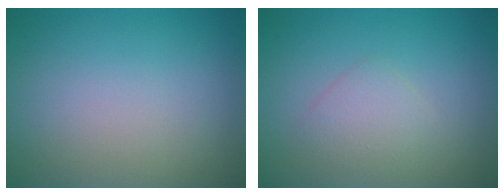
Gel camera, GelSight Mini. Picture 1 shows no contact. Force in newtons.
{"total": 1.9, "press": 1.9, "slide": 0.1}